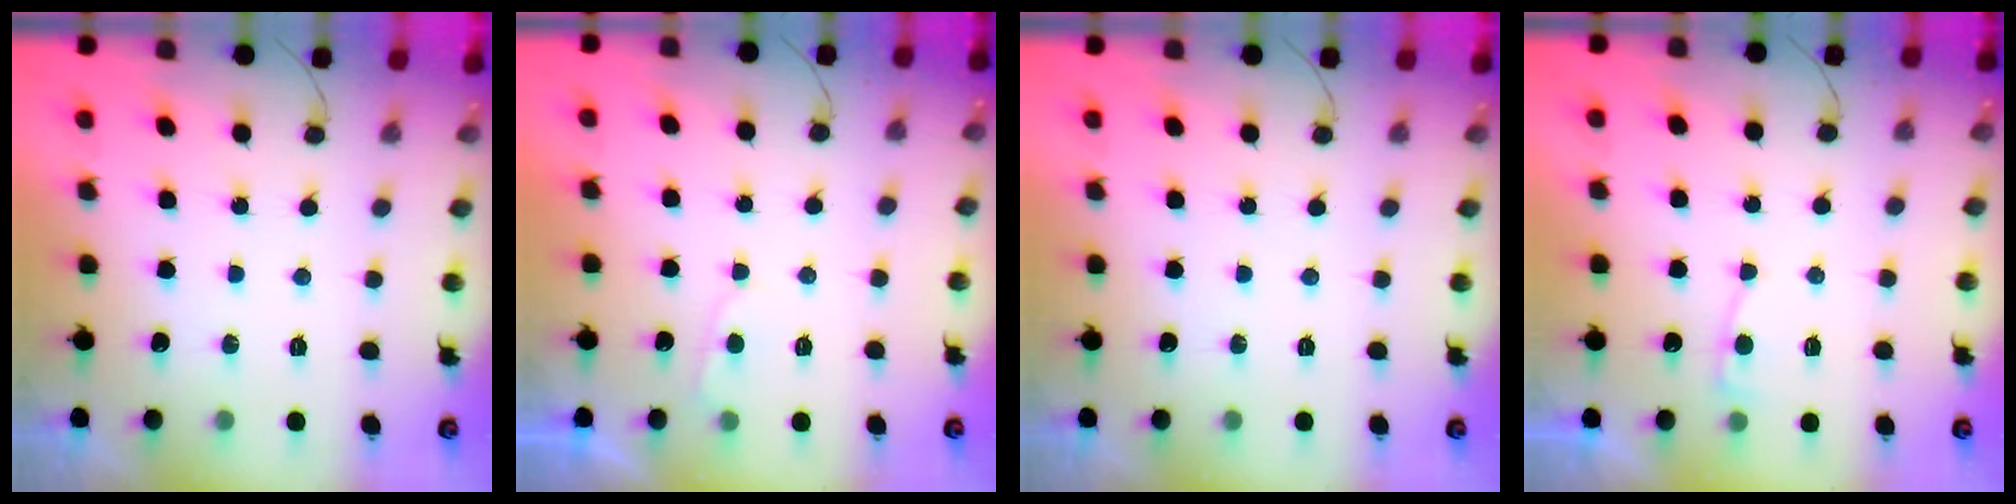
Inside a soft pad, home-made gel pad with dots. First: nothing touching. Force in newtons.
{"total": 2.9, "press": 2.9, "slide": 0.4}
{"total": 0.0}
{"total": 5.0, "press": 5.0, "slide": 0.6}